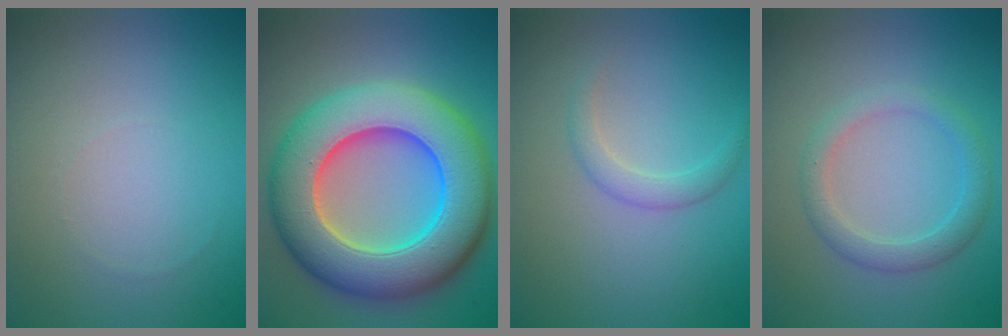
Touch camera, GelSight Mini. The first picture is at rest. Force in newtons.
{"total": 13.2, "press": 13.1, "slide": 0.3}
{"total": 1.6, "press": 1.6, "slide": 0.1}
{"total": 2.5, "press": 2.5, "slide": 0.1}